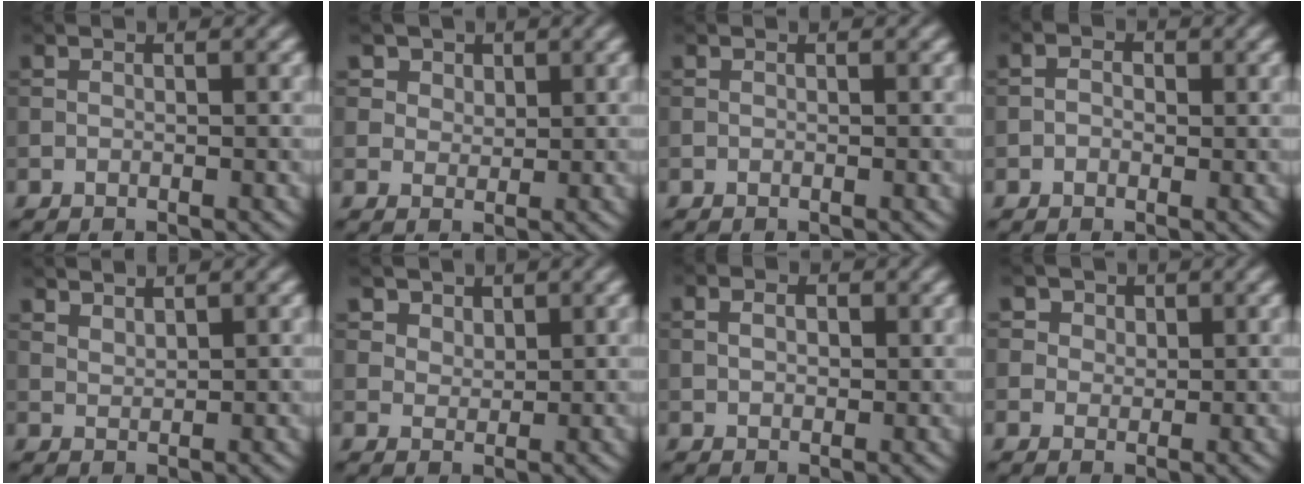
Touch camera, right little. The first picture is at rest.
{"total": 4.7, "force": [2.9, 3.3, 1.9], "torque": [-0.053, -0.003, 0.049]}
{"total": 0.0}
{"total": 1.3, "force": [-0.1, 1.1, 0.8], "torque": [-0.009, -0.001, -0.010]}
{"total": 1.7, "force": [1.6, 0.2, 0.5], "torque": [-0.010, -0.002, 0.032]}
{"total": 3.3, "force": [2.3, 2.1, 1.2], "torque": [-0.038, -0.012, 0.053]}
{"total": 2.8, "force": [0.9, 1.9, 1.8], "torque": [-0.030, 0.008, 0.006]}
{"total": 4.0, "force": [2.3, 2.9, 1.5], "torque": [-0.041, -0.001, 0.031]}